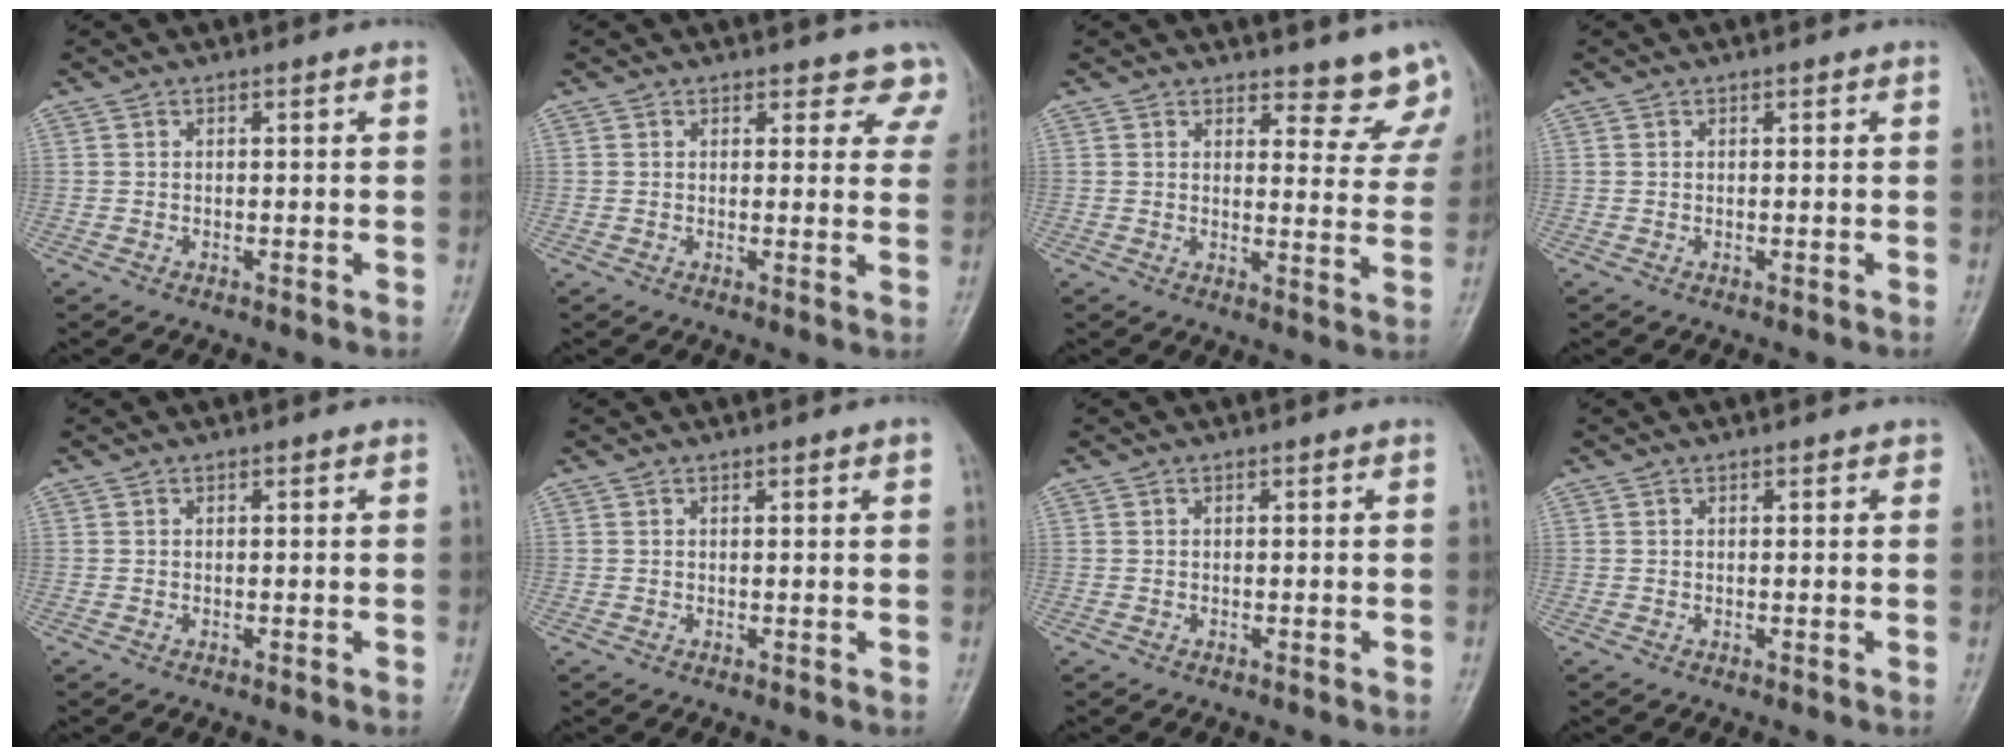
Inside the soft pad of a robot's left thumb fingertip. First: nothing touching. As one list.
[{"total": 5.7, "force": [5.0, 2.6, 0.8], "torque": [0.036, -0.024, 0.035]}, {"total": 8.5, "force": [7.9, 2.8, 1.7], "torque": [0.024, -0.058, 0.076]}, {"total": 0.0}, {"total": 0.0}, {"total": 1.3, "force": [0.7, 0.2, 1.0], "torque": [-0.015, -0.001, 0.009]}, {"total": 0.0}, {"total": 0.9, "force": [0.6, 0.5, 0.5], "torque": [-0.001, -0.001, 0.003]}]